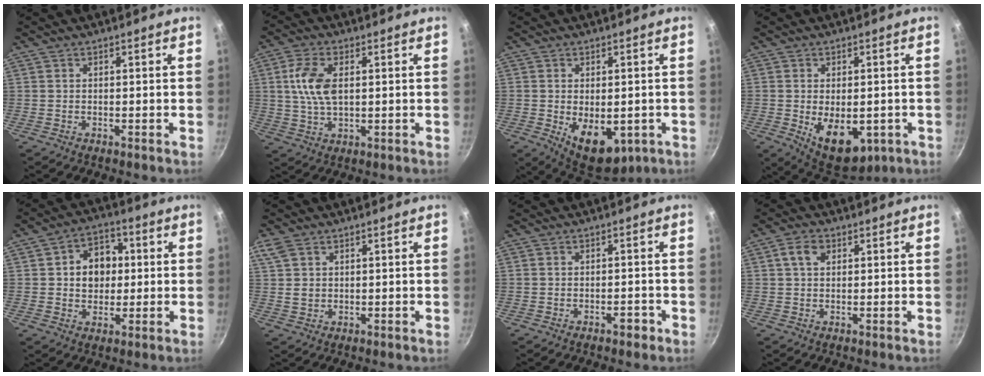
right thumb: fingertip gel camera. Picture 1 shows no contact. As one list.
[{"total": 8.6, "force": [1.6, 4.6, 7.0], "torque": [-0.133, 0.005, 0.029]}, {"total": 11.1, "force": [-2.6, 6.5, 8.6], "torque": [-0.098, -0.009, -0.019]}, {"total": 11.8, "force": [-2.8, 6.9, 9.1], "torque": [-0.103, -0.007, -0.021]}, {"total": 9.5, "force": [1.2, 7.6, 5.5], "torque": [-0.044, 0.009, 0.013]}, {"total": 4.4, "force": [1.9, 3.1, 2.5], "torque": [-0.042, -0.001, 0.040]}, {"total": 2.2, "force": [-1.4, 1.1, 1.3], "torque": [-0.007, 0.020, -0.014]}, {"total": 3.9, "force": [1.3, 2.5, 2.6], "torque": [-0.044, 0.006, 0.020]}]